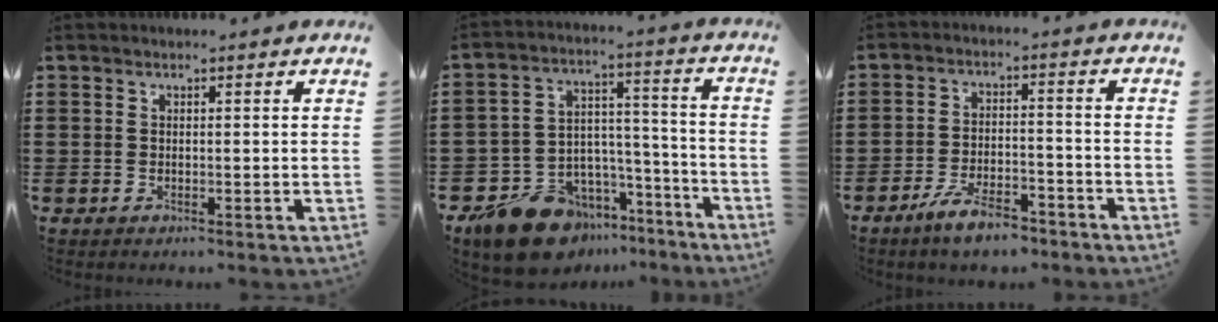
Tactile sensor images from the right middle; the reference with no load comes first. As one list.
[{"total": 13.4, "force": [-11.0, 6.5, 4.0], "torque": [-0.081, 0.057, -0.201]}, {"total": 6.5, "force": [-5.2, 1.8, 3.5], "torque": [-0.075, 0.003, -0.097]}]